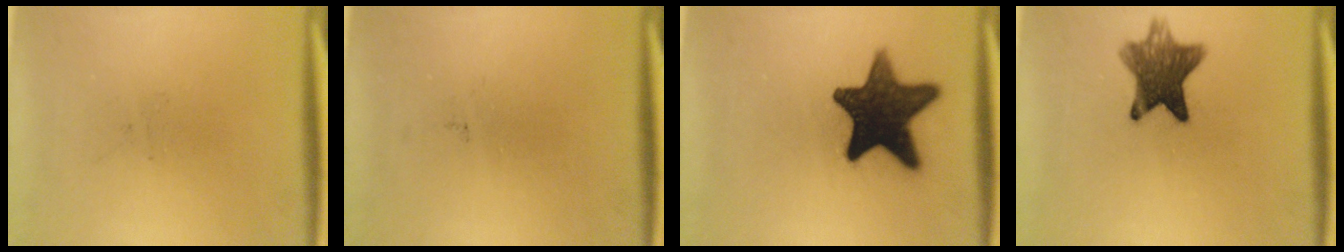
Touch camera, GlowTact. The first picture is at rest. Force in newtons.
{"total": 0.0}
{"total": 15.6}
{"total": 8.9}